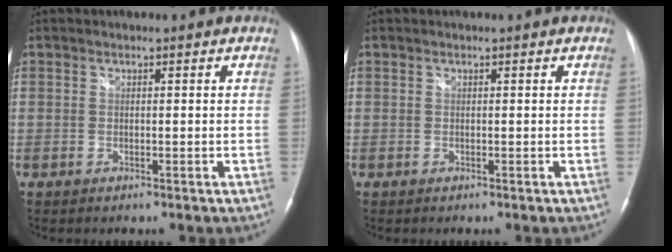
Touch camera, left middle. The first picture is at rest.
{"total": 0.0}